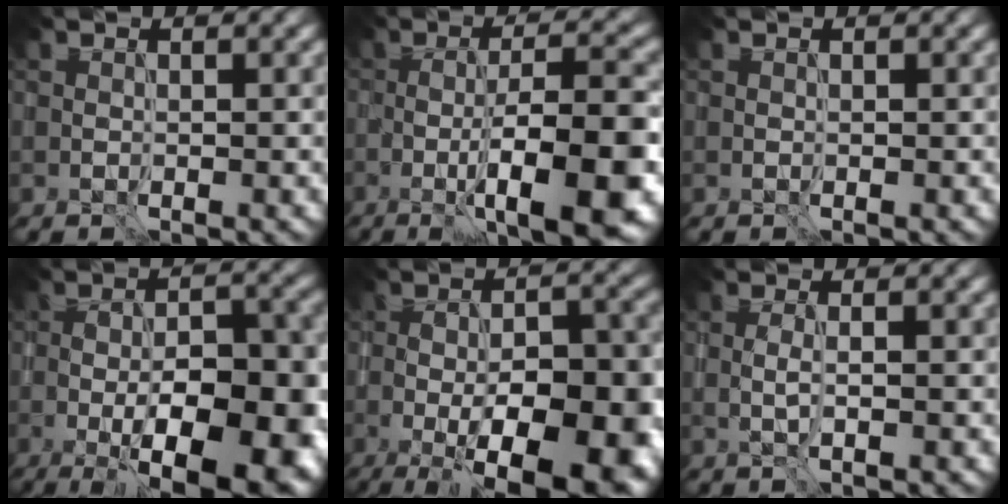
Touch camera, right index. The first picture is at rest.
{"total": 10.3, "force": [-3.5, 2.4, 9.4], "torque": [-0.126, 0.004, -0.054]}
{"total": 0.0}
{"total": 12.7, "force": [-4.3, 4.8, 11.0], "torque": [-0.137, 0.001, -0.063]}
{"total": 13.5, "force": [-4.9, 5.2, 11.4], "torque": [-0.143, -0.002, -0.070]}
{"total": 0.9, "force": [0.0, 0.0, 0.9], "torque": [-0.021, 0.001, -0.001]}